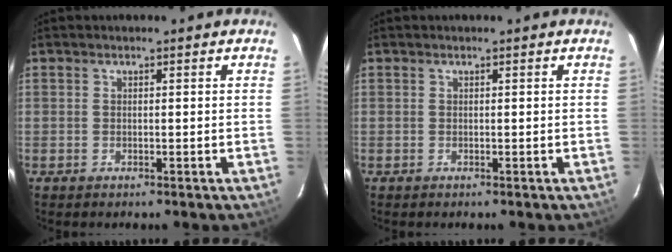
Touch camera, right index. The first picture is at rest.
{"total": 0.0}